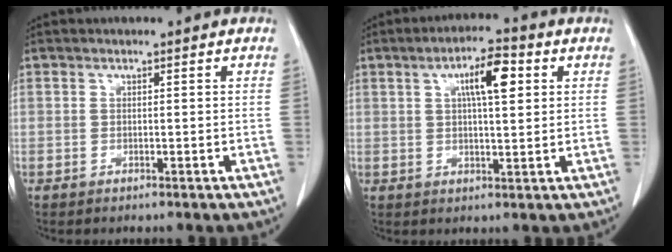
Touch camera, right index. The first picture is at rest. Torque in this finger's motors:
{"motor_torque": [0.88, 0.43, 0.24, 0.08]}